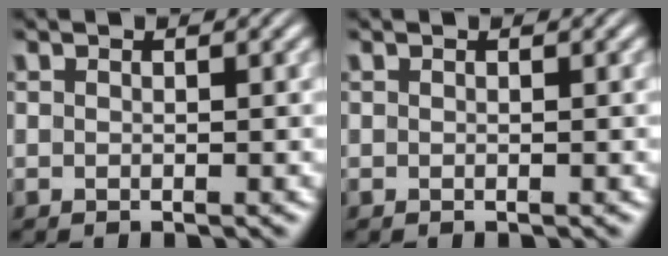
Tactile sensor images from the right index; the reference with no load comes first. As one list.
[{"total": 0.0}]